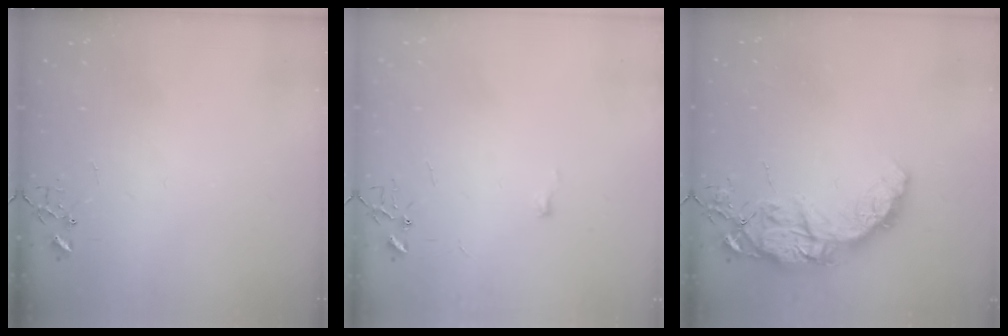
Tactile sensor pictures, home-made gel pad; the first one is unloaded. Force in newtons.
{"total": 3.4, "press": 3.4, "slide": 0.5}
{"total": 16.6, "press": 16.5, "slide": 1.3}